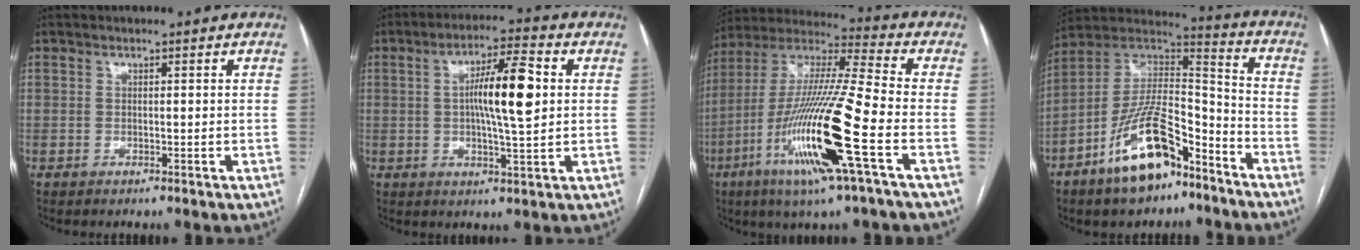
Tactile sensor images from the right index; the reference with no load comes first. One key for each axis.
{"total": 10.1, "fx": 1.2, "fy": 1.1, "fz": 10.0, "tx": -0.171, "ty": 0.009, "tz": 0.017}
{"total": 20.7, "fx": -7.2, "fy": 0.4, "fz": 19.4, "tx": -0.408, "ty": -0.029, "tz": -0.143}
{"total": 16.7, "fx": -10.2, "fy": 5.9, "fz": 11.8, "tx": -0.226, "ty": 0.019, "tz": -0.180}